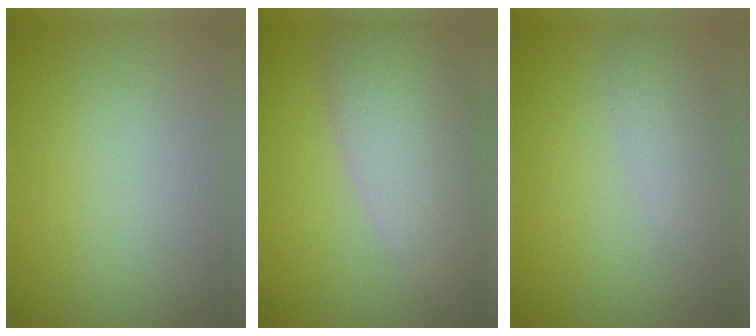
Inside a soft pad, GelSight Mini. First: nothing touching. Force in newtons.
{"total": 7.8, "press": 7.8, "slide": 0.5}
{"total": 2.7, "press": 2.7, "slide": 0.2}